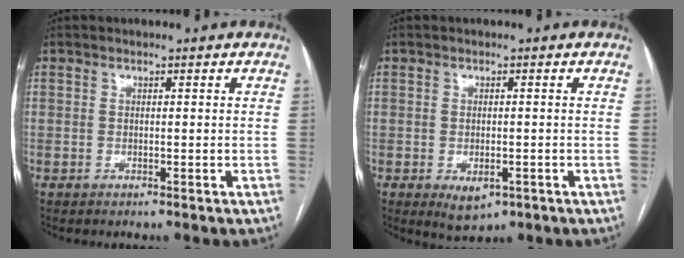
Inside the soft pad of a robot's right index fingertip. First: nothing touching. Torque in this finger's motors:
{"motor_torque": [0.77, -0.33, 0.17, 0.05]}